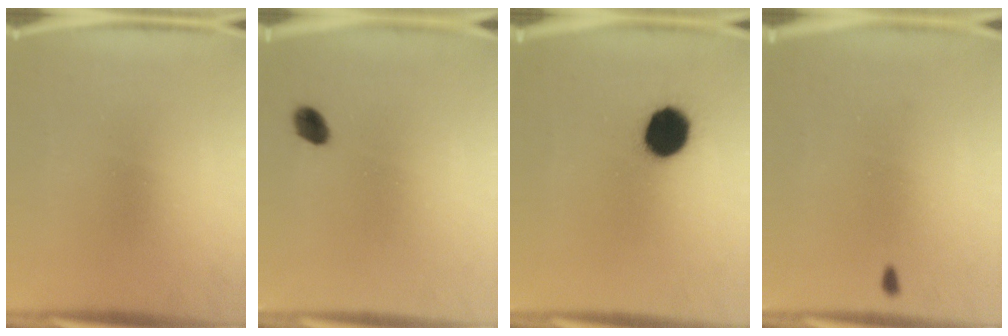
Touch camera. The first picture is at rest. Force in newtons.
{"total": 3.1}
{"total": 11.0}
{"total": 0.8}